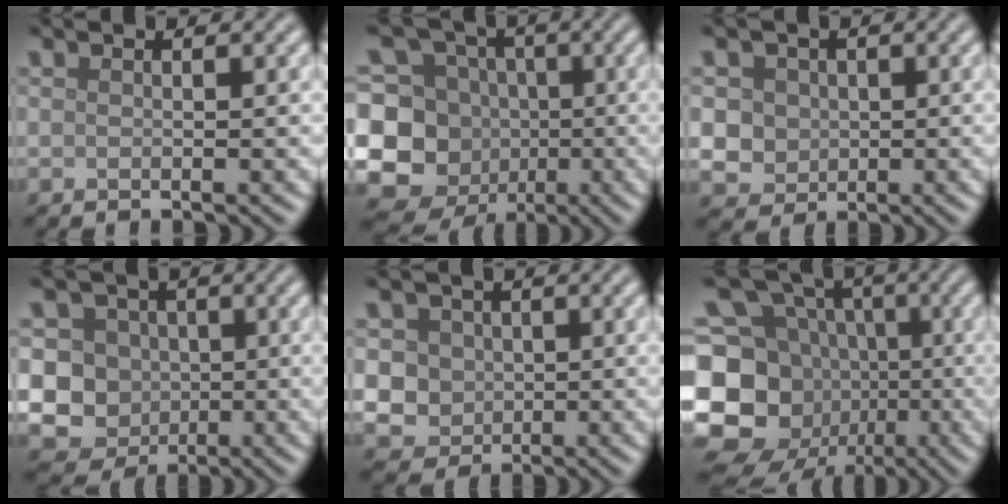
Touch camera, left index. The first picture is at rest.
{"total": 14.2, "force": [-3.5, 13.0, 4.5], "torque": [-0.136, 0.008, -0.069]}
{"total": 4.6, "force": [1.0, 4.0, 1.9], "torque": [-0.032, 0.018, 0.006]}
{"total": 10.8, "force": [-0.4, 10.2, 3.4], "torque": [-0.067, 0.025, -0.035]}
{"total": 5.3, "force": [1.1, 4.6, 2.2], "torque": [-0.033, 0.019, 0.006]}
{"total": 18.3, "force": [-4.7, 15.8, 8.1], "torque": [-0.211, -0.001, -0.101]}